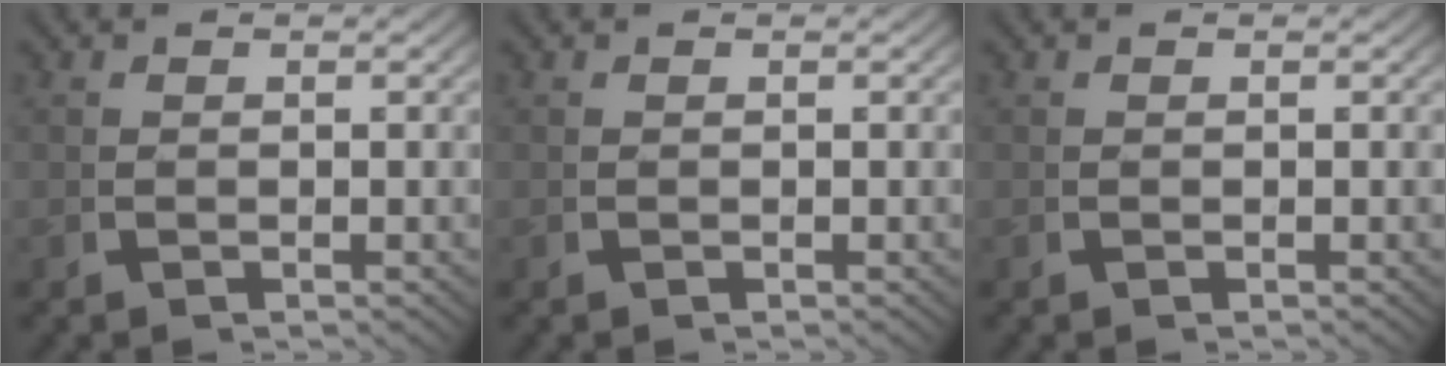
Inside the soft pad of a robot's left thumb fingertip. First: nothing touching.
{"total": 0.0}
{"total": 0.0}